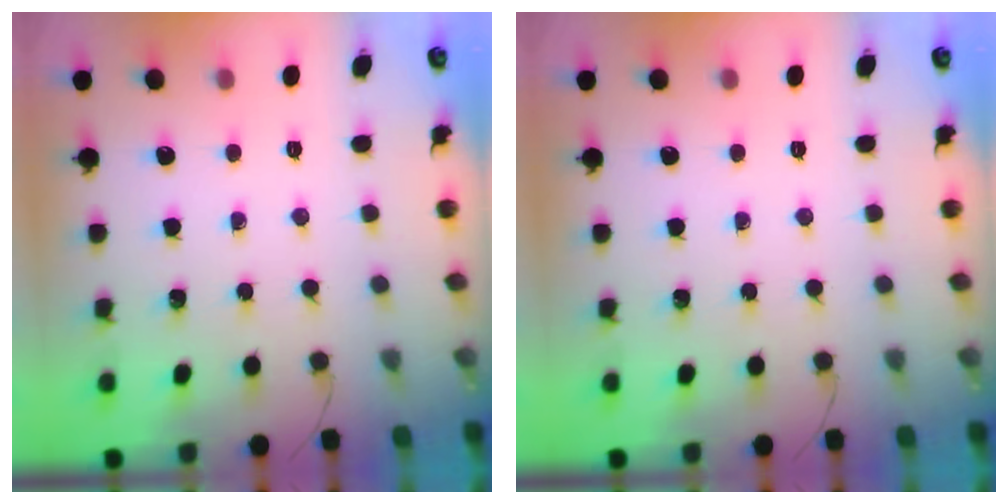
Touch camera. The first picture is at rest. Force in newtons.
{"total": 0.0}